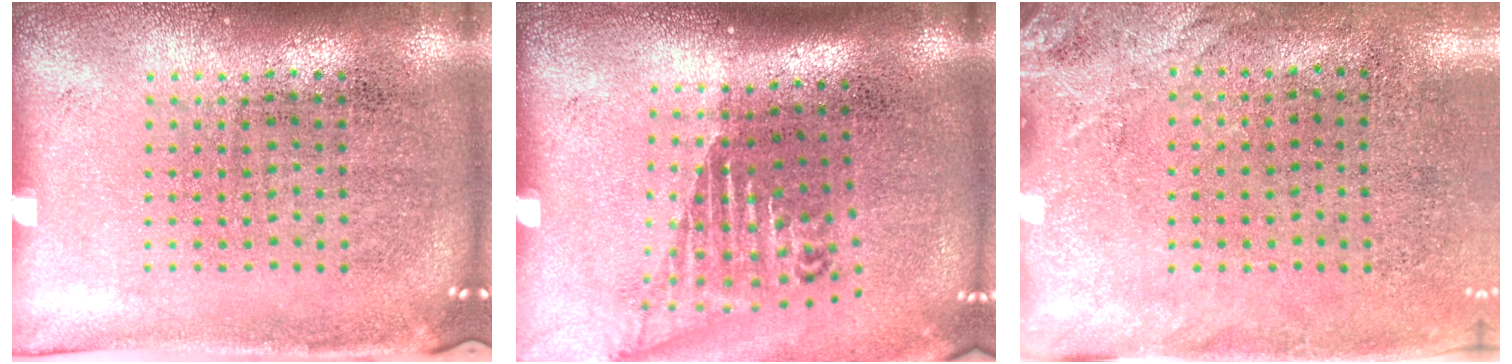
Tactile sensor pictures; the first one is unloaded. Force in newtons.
{"total": 1.7, "press": 1.3, "slide": 1.1}
{"total": 2.6, "press": 2.1, "slide": 1.6}